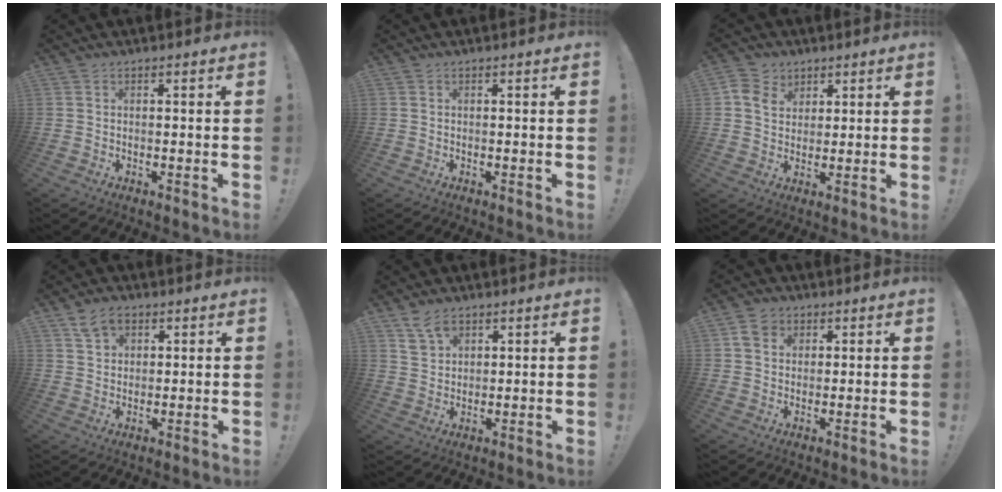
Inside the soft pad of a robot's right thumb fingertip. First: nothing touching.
{"total": 0.0}
{"total": 7.0, "force": [3.5, 5.5, 2.5], "torque": [-0.040, -0.014, 0.068]}
{"total": 5.4, "force": [3.5, 3.7, 1.9], "torque": [-0.031, -0.009, 0.066]}
{"total": 5.4, "force": [3.9, 3.3, 2.0], "torque": [-0.033, -0.015, 0.074]}
{"total": 5.8, "force": [2.4, 4.6, 2.6], "torque": [-0.041, 0.000, 0.046]}